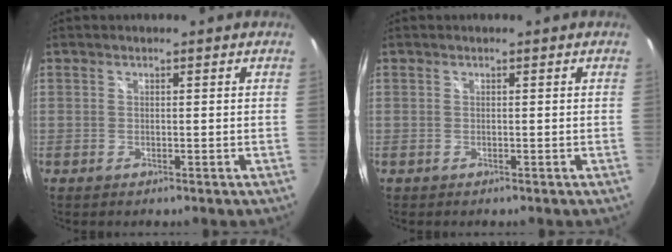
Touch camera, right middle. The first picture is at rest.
{"total": 0.0}